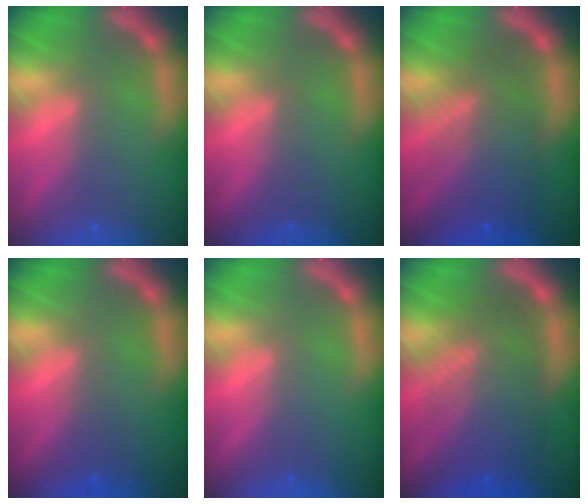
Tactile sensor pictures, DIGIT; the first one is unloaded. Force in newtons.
{"total": 0.0}
{"total": 7.6}
{"total": 0.9}
{"total": 0.0}
{"total": 9.0}